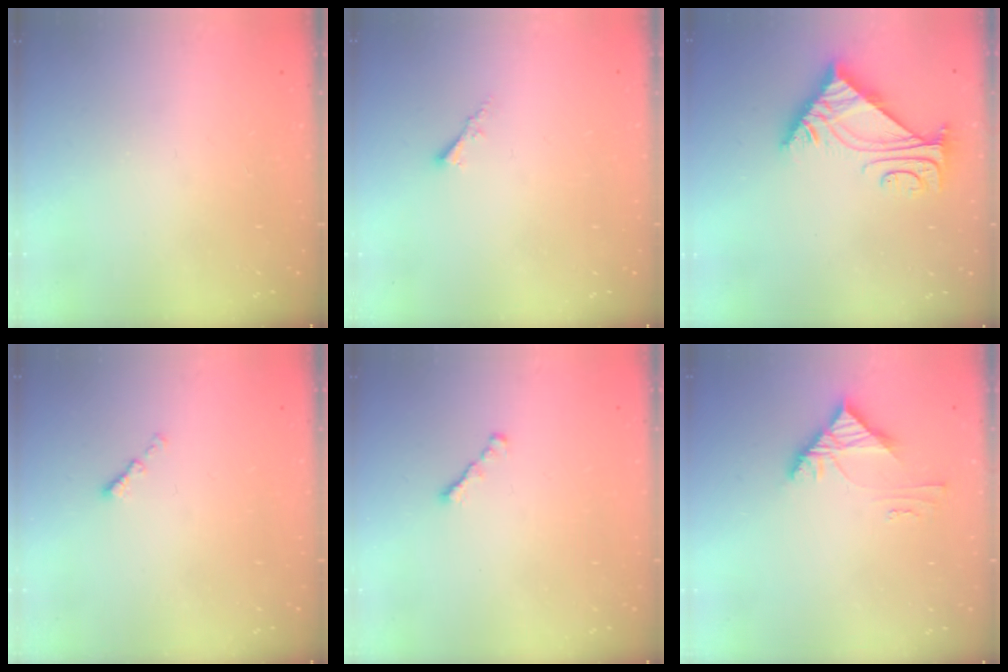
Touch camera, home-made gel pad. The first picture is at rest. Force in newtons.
{"total": 1.7, "press": 1.6, "slide": 0.4}
{"total": 5.6, "press": 5.5, "slide": 0.8}
{"total": 0.0}
{"total": 1.3, "press": 1.2, "slide": 0.5}
{"total": 4.3, "press": 4.3, "slide": 0.5}